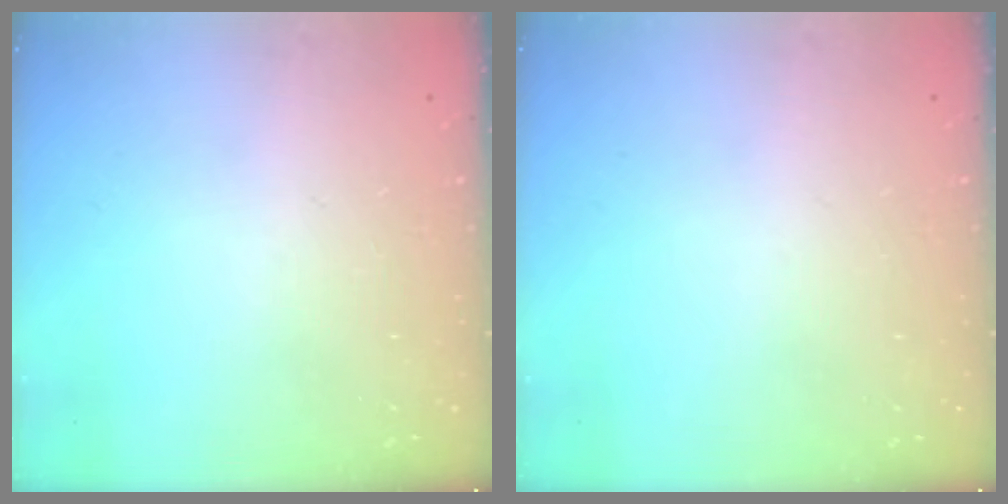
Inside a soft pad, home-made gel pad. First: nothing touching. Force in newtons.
{"total": 0.0}